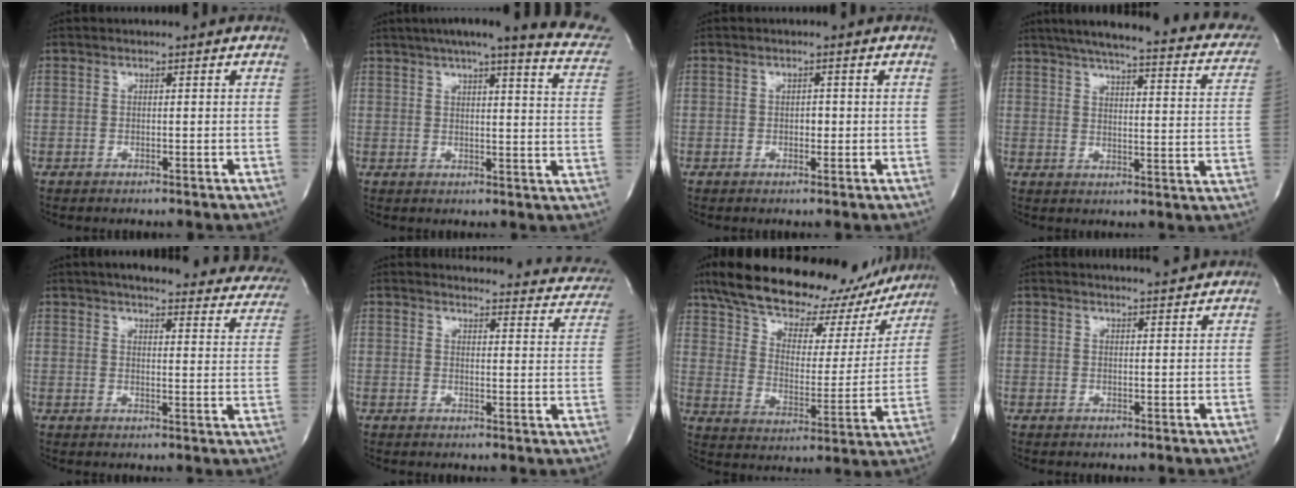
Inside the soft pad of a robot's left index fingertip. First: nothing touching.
{"total": 20.4, "force": [16.9, 1.7, 11.3], "torque": [-0.147, -0.024, 0.186]}
{"total": 1.1, "force": [-0.4, 0.7, 0.7], "torque": [-0.010, -0.002, -0.006]}
{"total": 27.0, "force": [22.1, 4.8, 14.7], "torque": [-0.214, -0.014, 0.254]}
{"total": 26.7, "force": [23.6, 5.5, 11.3], "torque": [-0.149, -0.044, 0.258]}
{"total": 21.1, "force": [20.1, 4.6, 4.4], "torque": [-0.037, -0.068, 0.202]}
{"total": 28.0, "force": [23.1, 10.8, 11.5], "torque": [-0.202, 0.016, 0.310]}
{"total": 5.2, "force": [4.9, 0.1, 1.4], "torque": [-0.026, 0.005, 0.058]}